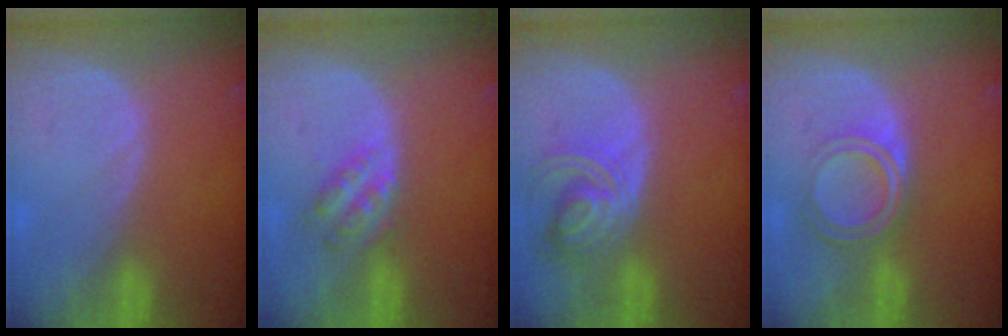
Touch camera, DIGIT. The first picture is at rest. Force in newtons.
{"total": 4.7, "press": 4.1, "slide": 2.2}
{"total": 7.7, "press": 6.9, "slide": 3.4}
{"total": 5.3, "press": 4.9, "slide": 2.0}